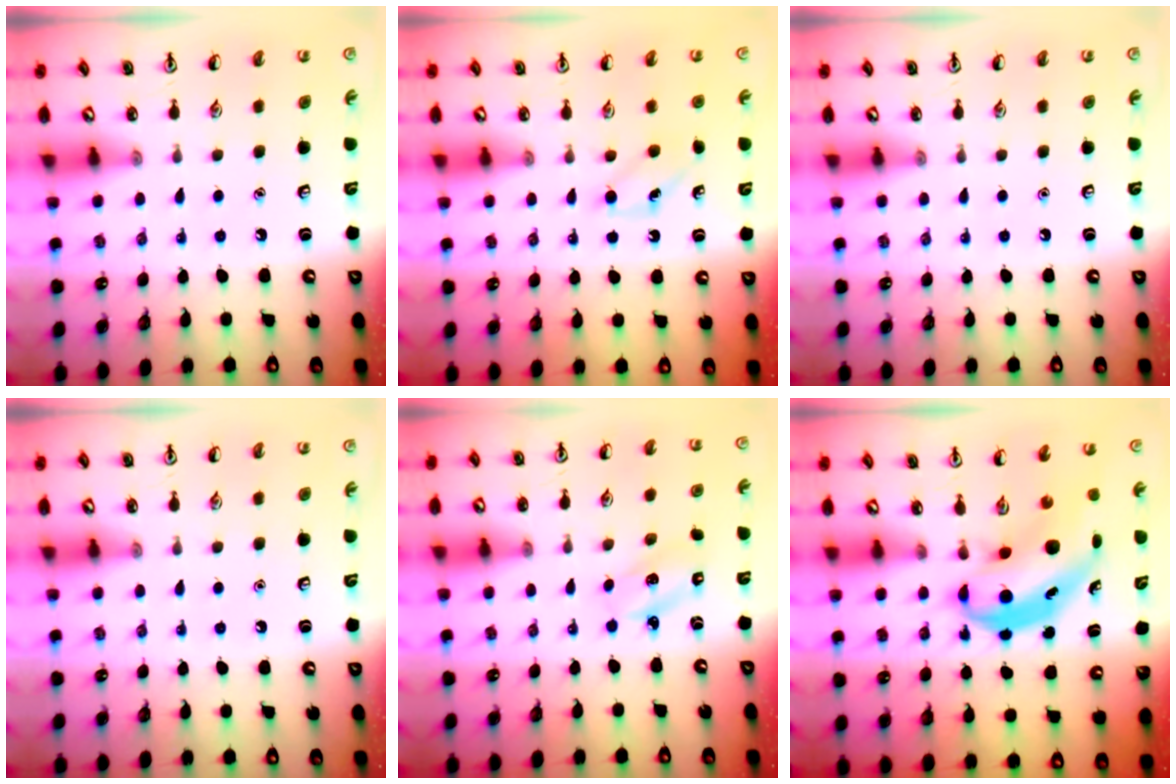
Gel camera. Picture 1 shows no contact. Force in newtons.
{"total": 3.9, "press": 3.7, "slide": 1.3}
{"total": 0.0}
{"total": 0.0}
{"total": 2.1, "press": 2.0, "slide": 0.7}
{"total": 5.7, "press": 5.6, "slide": 1.1}